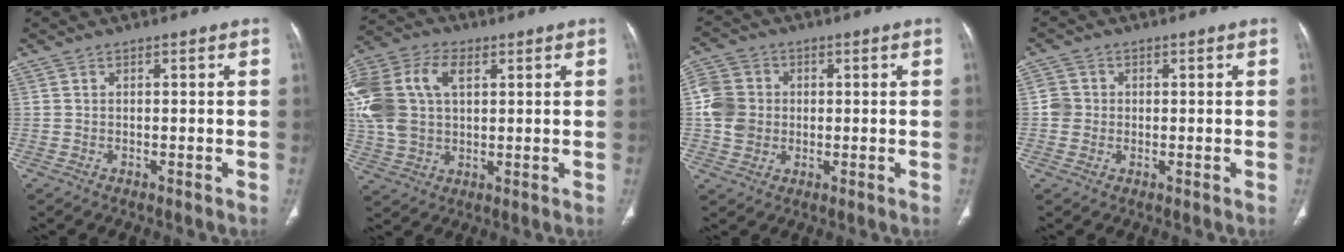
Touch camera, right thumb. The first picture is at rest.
{"total": 19.2, "force": [4.6, 12.7, 13.6], "torque": [-0.314, 0.024, 0.085]}
{"total": 8.1, "force": [-0.1, 7.3, 3.5], "torque": [-0.055, 0.011, -0.007]}
{"total": 3.2, "force": [-0.2, 3.0, 0.8], "torque": [0.001, 0.007, -0.008]}